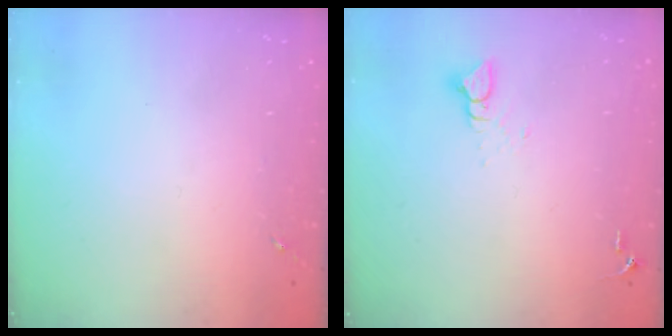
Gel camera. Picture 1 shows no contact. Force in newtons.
{"total": 3.9, "press": 3.9, "slide": 0.4}